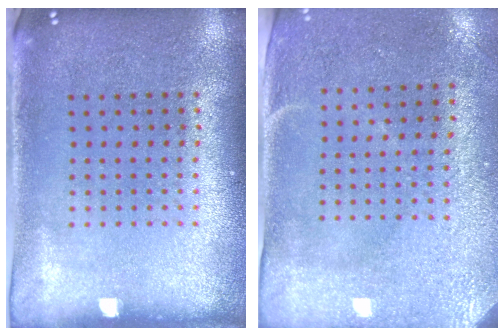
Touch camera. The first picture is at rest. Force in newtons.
{"total": 2.9, "press": 2.4, "slide": 1.6}